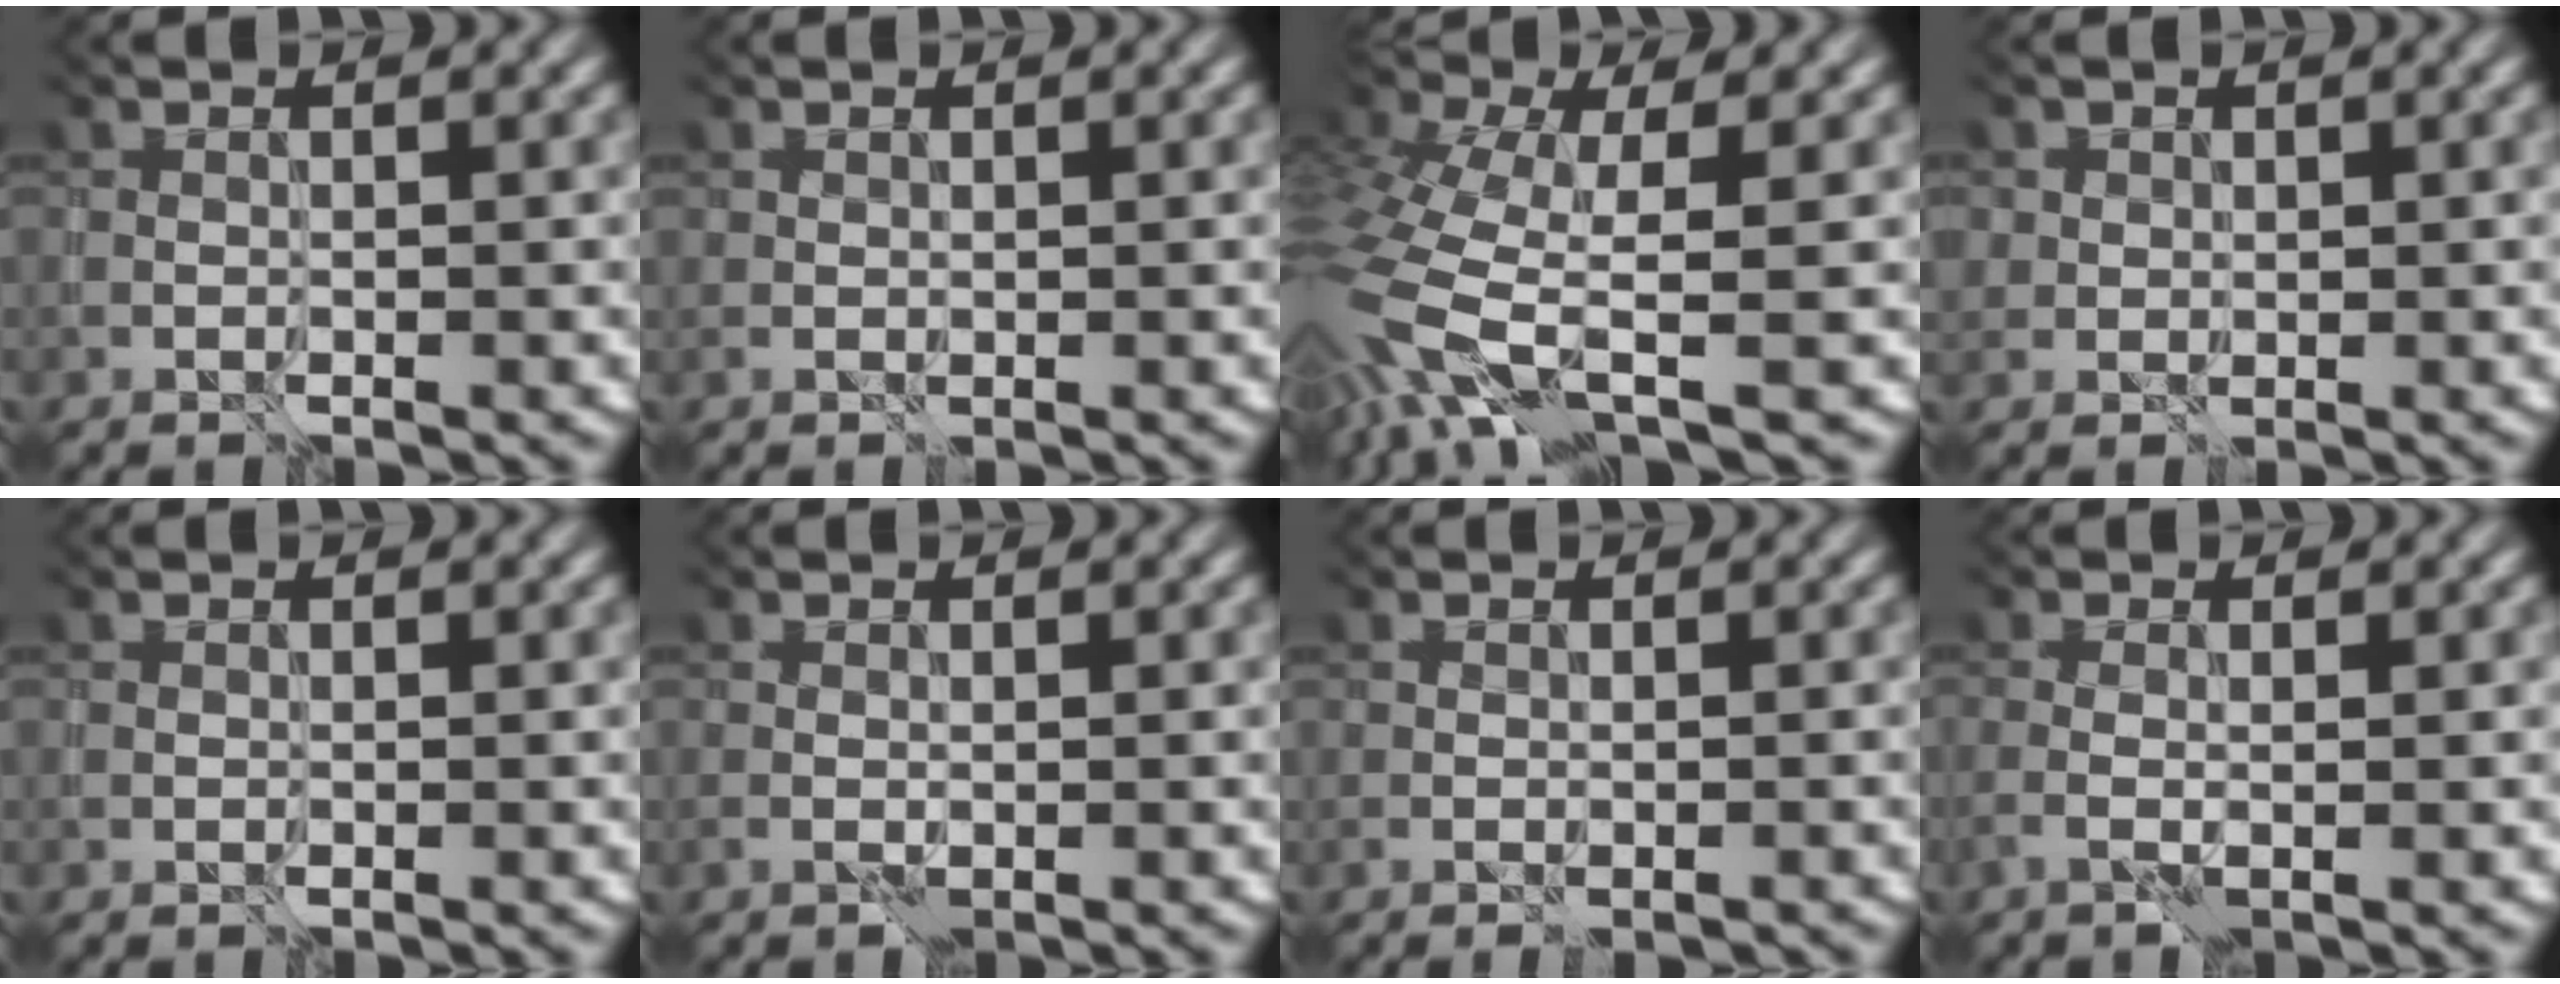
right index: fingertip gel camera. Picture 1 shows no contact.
{"total": 0.0}
{"total": 10.4, "force": [-3.4, 5.1, 8.5], "torque": [-0.230, -0.030, -0.052]}
{"total": 2.4, "force": [1.4, 1.9, 0.3], "torque": [0.007, 0.014, 0.001]}
{"total": 0.0}
{"total": 0.0}
{"total": 0.6, "force": [-0.5, 0.2, 0.2], "torque": [-0.003, -0.003, -0.004]}
{"total": 1.0, "force": [-0.4, 0.3, 0.9], "torque": [-0.032, -0.003, -0.010]}